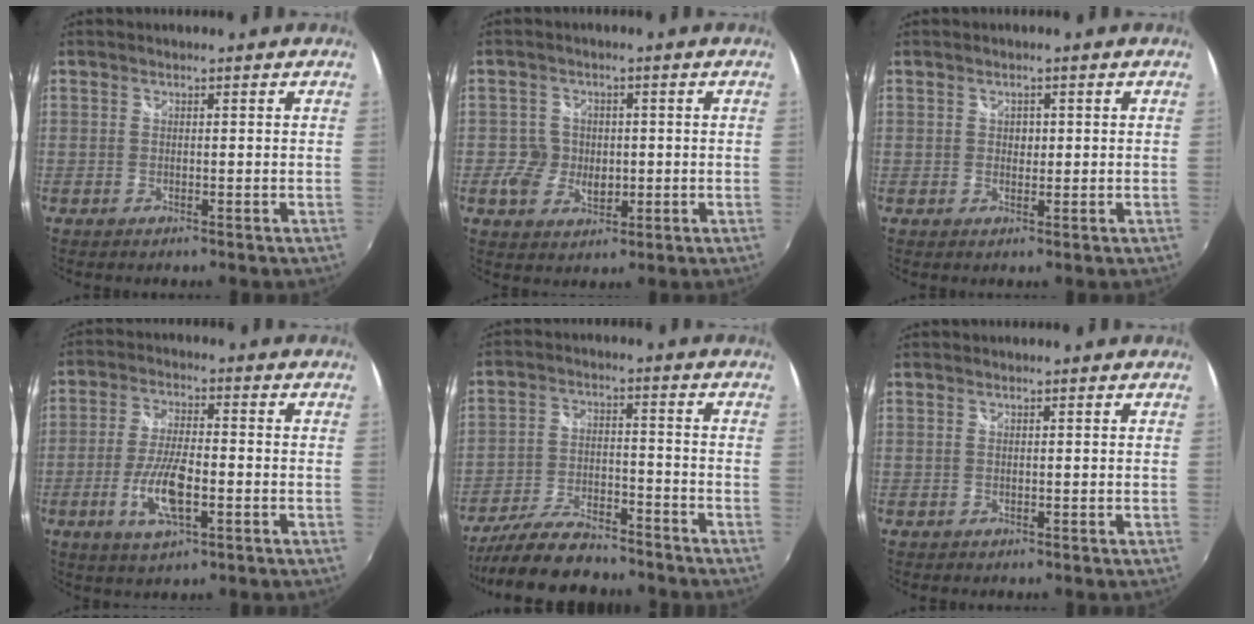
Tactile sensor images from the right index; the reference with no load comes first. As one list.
[{"total": 5.1, "force": [-0.5, 4.8, 1.6], "torque": [-0.042, 0.010, -0.009]}, {"total": 1.4, "force": [0.3, 1.2, 0.6], "torque": [-0.005, 0.002, 0.005]}, {"total": 9.1, "force": [-3.0, 2.9, 8.1], "torque": [-0.166, -0.007, -0.057]}, {"total": 14.5, "force": [-12.5, 4.3, 6.2], "torque": [-0.145, -0.012, -0.205]}, {"total": 0.0}]